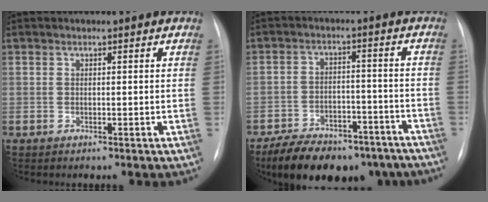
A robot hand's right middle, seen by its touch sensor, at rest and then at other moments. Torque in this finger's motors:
{"motor_torque": [1.08, -1.06, 0.29, 0.10]}